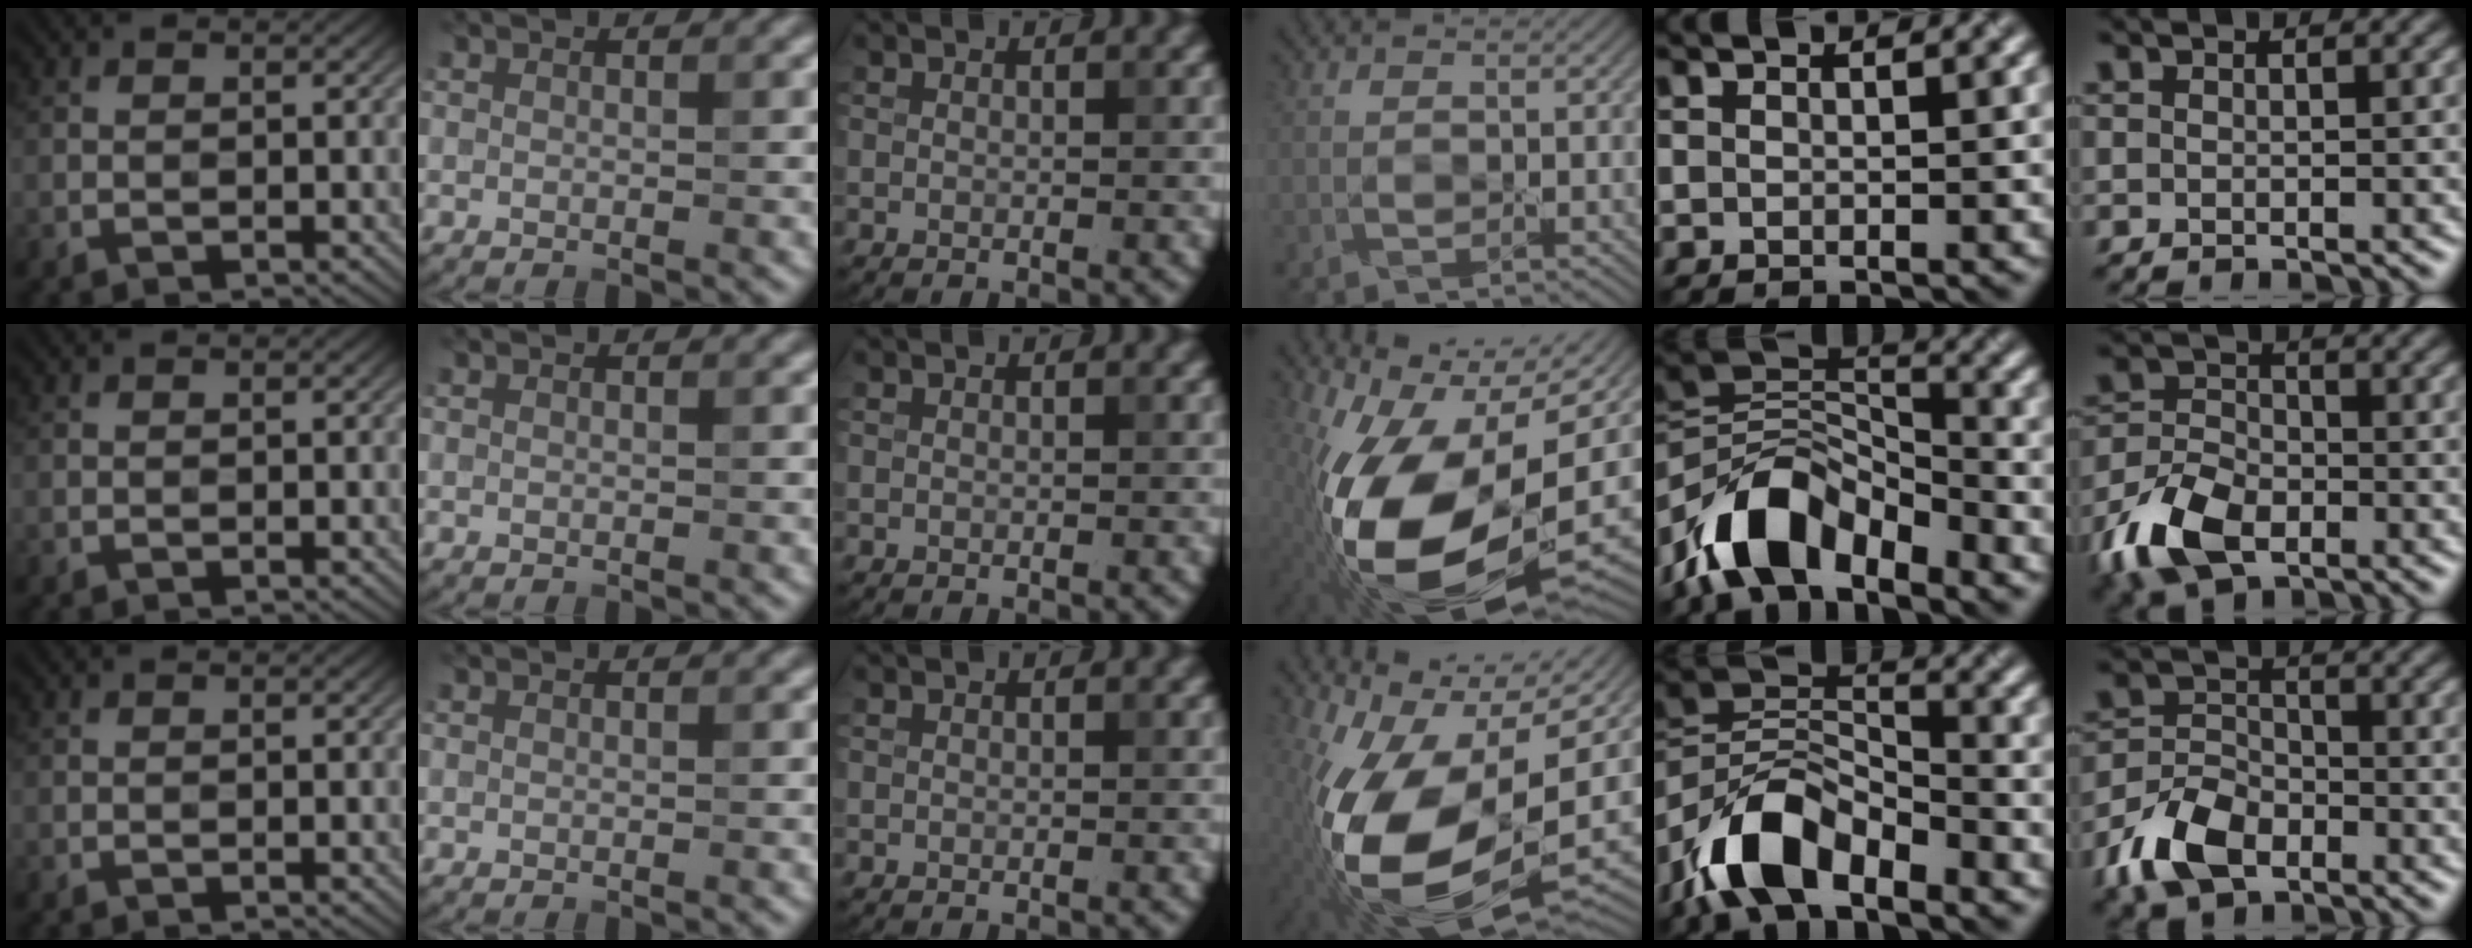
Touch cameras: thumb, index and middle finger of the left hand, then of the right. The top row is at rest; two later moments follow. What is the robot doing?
{"motion": "lift_and_place", "object": "knife"}